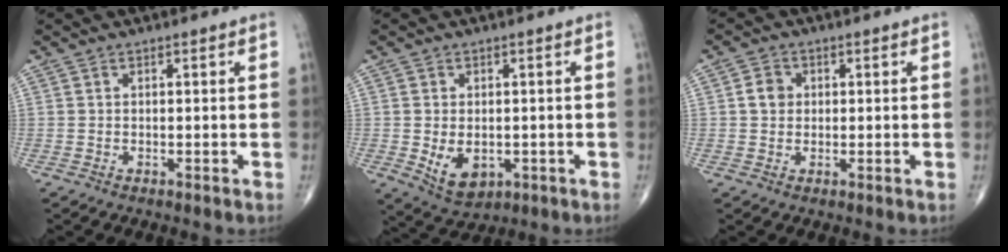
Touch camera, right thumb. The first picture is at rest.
{"total": 6.8, "force": [-1.3, 4.6, 4.9], "torque": [-0.069, -0.006, -0.006]}
{"total": 3.2, "force": [0.4, 2.7, 1.5], "torque": [-0.016, 0.004, 0.003]}